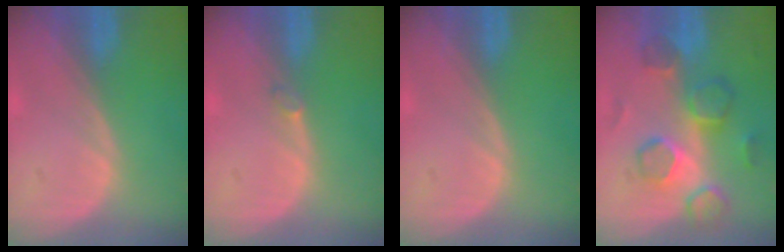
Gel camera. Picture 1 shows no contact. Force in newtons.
{"total": 0.8, "press": 0.8, "slide": 0.2}
{"total": 0.0}
{"total": 8.4, "press": 8.2, "slide": 1.9}